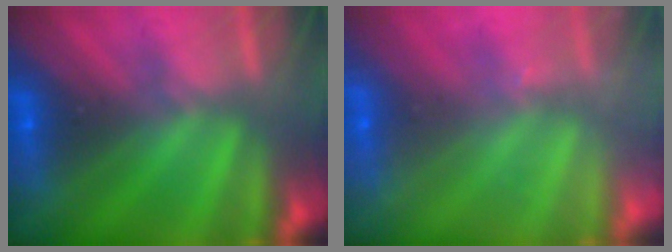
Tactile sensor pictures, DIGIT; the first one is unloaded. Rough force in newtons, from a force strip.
{"total": 2.2}